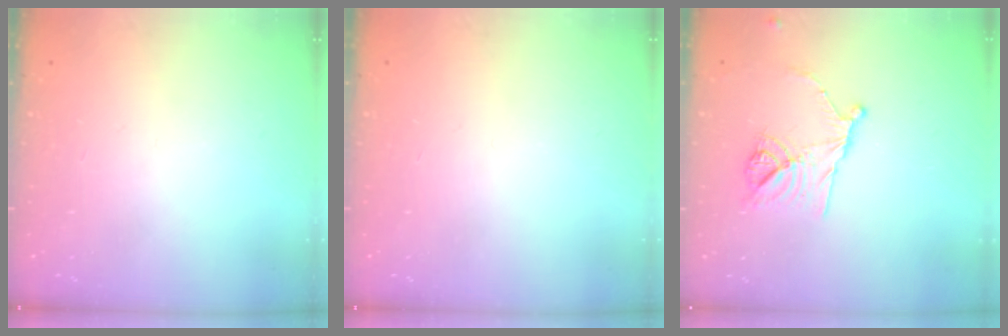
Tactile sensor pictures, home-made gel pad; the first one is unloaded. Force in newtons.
{"total": 0.0}
{"total": 11.2, "press": 10.9, "slide": 2.3}